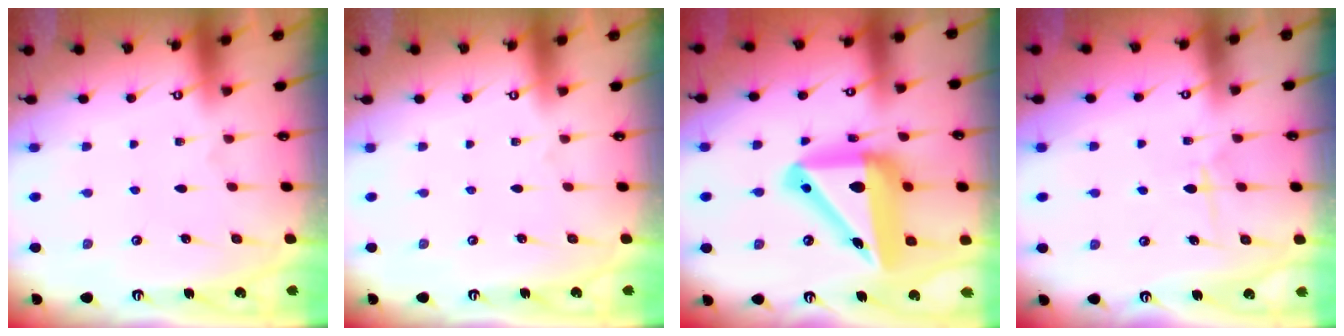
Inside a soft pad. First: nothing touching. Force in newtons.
{"total": 0.0}
{"total": 20.8, "press": 20.6, "slide": 2.8}
{"total": 5.5, "press": 5.5, "slide": 0.8}